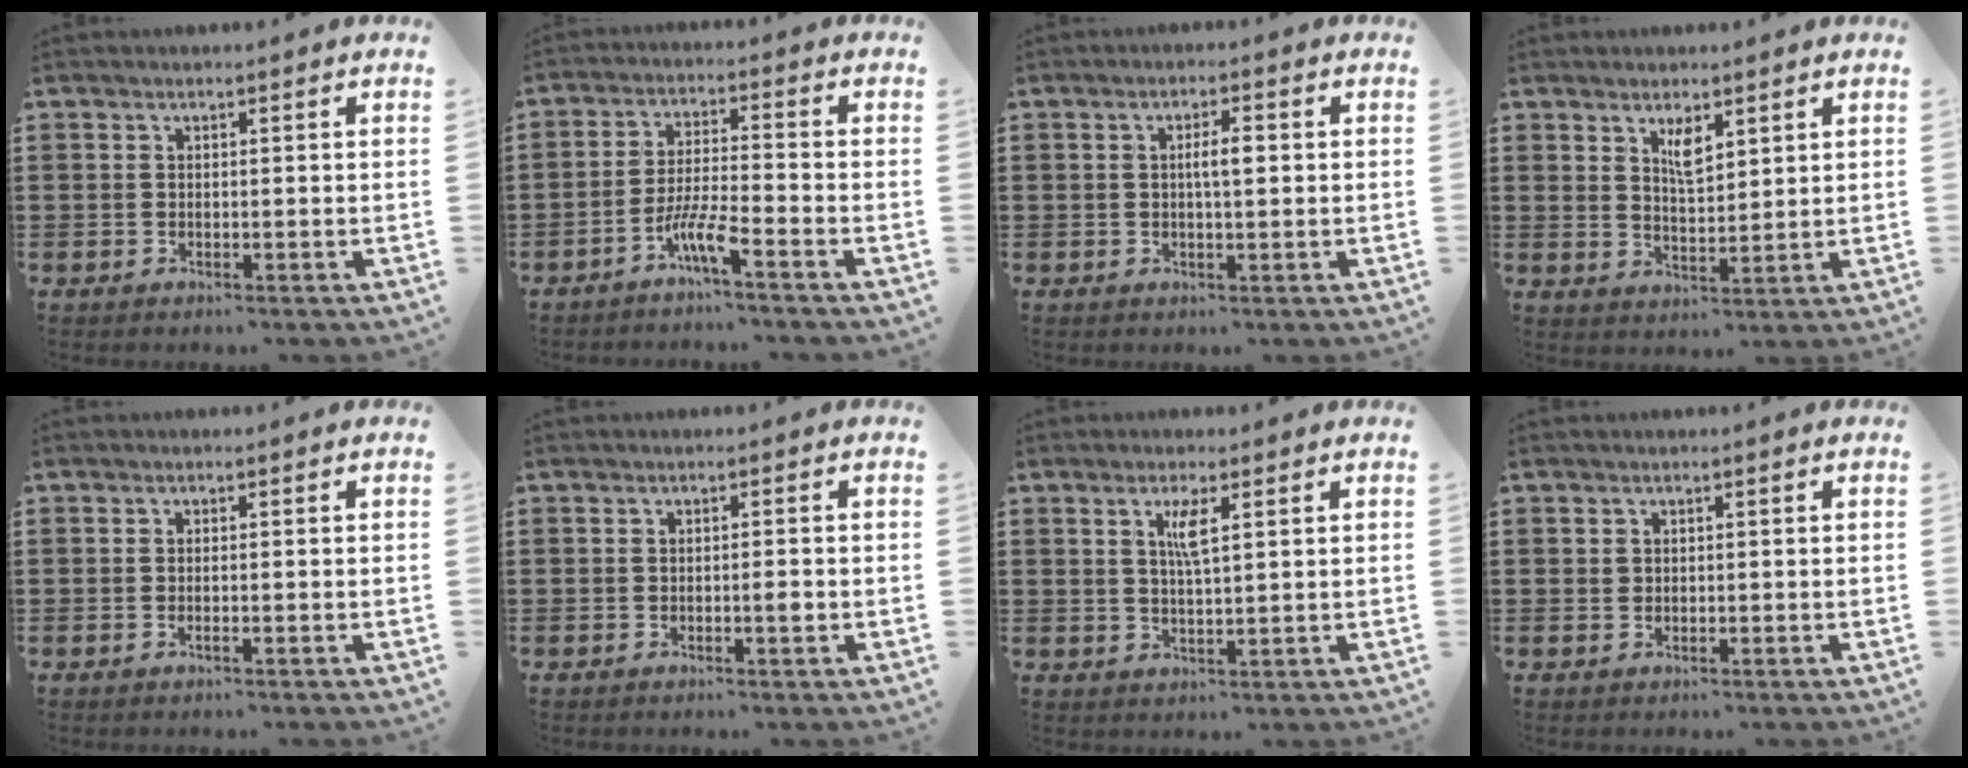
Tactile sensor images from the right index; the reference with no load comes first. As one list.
[{"total": 6.0, "force": [-4.1, 0.1, 4.4], "torque": [-0.102, -0.012, -0.080]}, {"total": 3.2, "force": [0.3, 0.8, 3.1], "torque": [-0.058, 0.002, 0.002]}, {"total": 3.6, "force": [2.3, 1.2, 2.5], "torque": [-0.046, 0.000, 0.038]}, {"total": 0.6, "force": [-0.2, -0.1, 0.5], "torque": [-0.009, -0.004, -0.003]}, {"total": 1.4, "force": [-0.5, 0.2, 1.3], "torque": [-0.022, -0.002, -0.008]}, {"total": 3.4, "force": [1.4, 0.6, 3.1], "torque": [-0.065, 0.004, 0.021]}, {"total": 0.7, "force": [0.2, 0.6, 0.2], "torque": [-0.007, 0.003, 0.005]}]